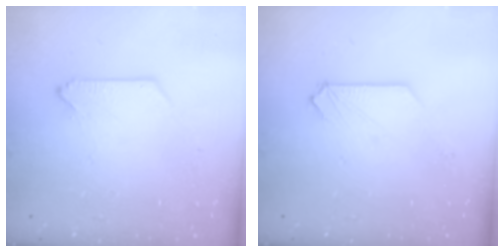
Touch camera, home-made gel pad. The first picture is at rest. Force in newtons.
{"total": 1.1, "press": 1.1, "slide": 0.1}